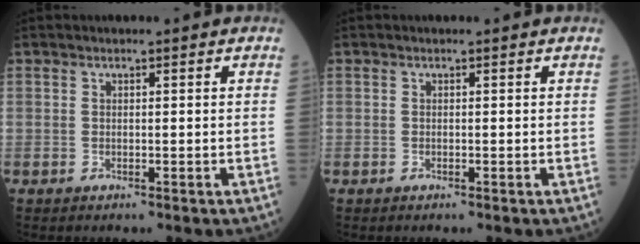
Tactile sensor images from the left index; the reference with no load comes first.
{"total": 0.0}